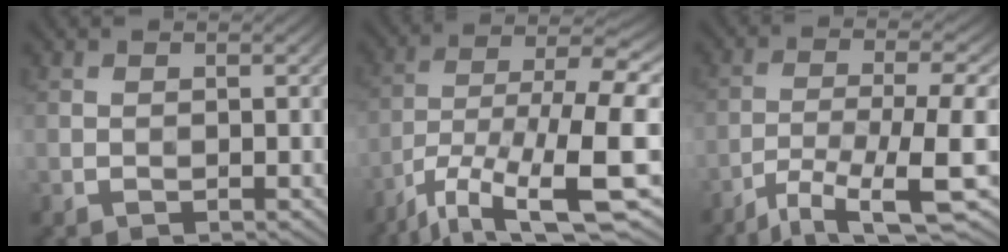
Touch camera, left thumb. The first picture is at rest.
{"total": 17.3, "force": [-8.1, 6.5, 13.9], "torque": [-0.250, -0.022, -0.145]}
{"total": 11.3, "force": [-6.2, 2.2, 9.2], "torque": [-0.150, -0.007, -0.101]}